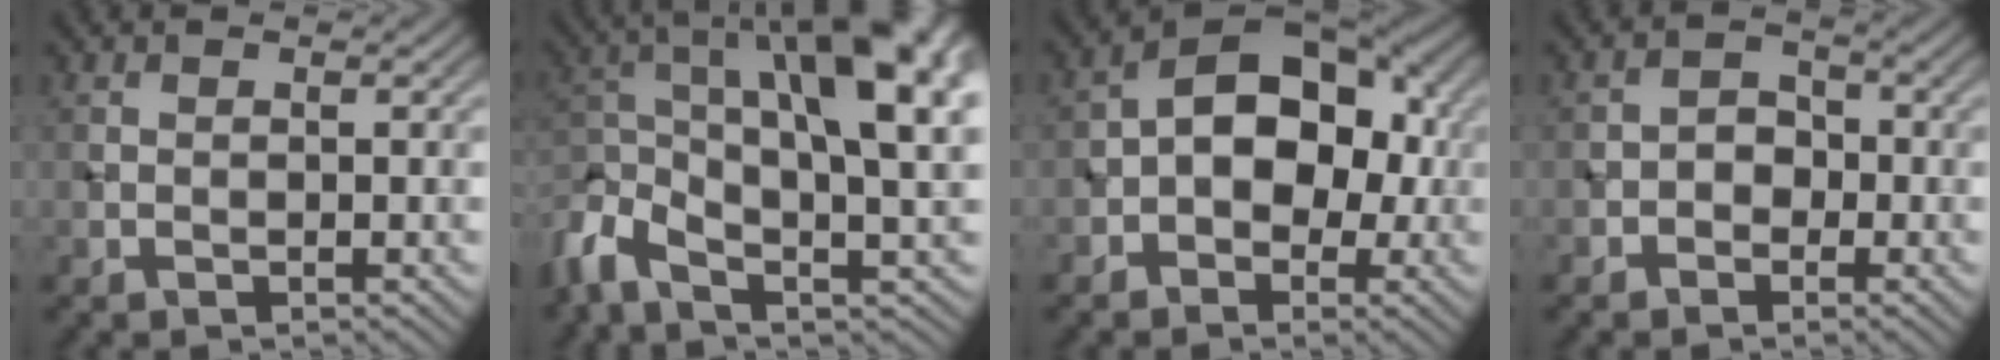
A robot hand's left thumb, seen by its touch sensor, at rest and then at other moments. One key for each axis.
{"total": 13.7, "fx": 0.3, "fy": 5.0, "fz": 12.8, "tx": -0.254, "ty": -0.005, "tz": 0.002}
{"total": 9.8, "fx": -0.8, "fy": 6.6, "fz": 7.3, "tx": -0.085, "ty": 0.019, "tz": -0.029}
{"total": 2.2, "fx": -1.1, "fy": 1.7, "fz": 0.9, "tx": -0.006, "ty": 0.007, "tz": -0.027}